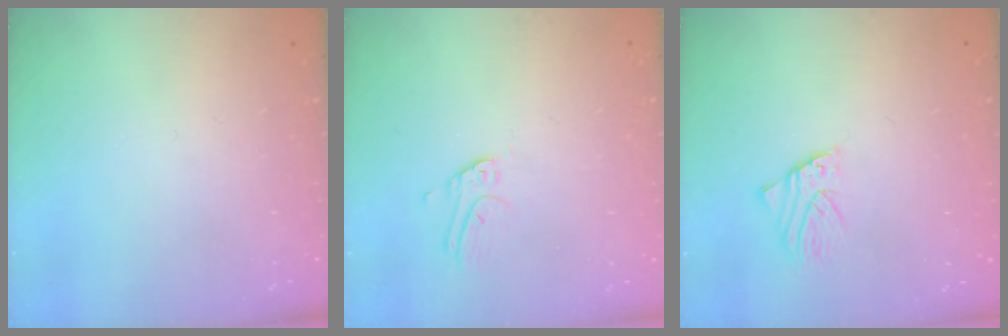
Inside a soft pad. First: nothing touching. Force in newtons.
{"total": 4.6, "press": 4.6, "slide": 0.3}
{"total": 2.2, "press": 2.2, "slide": 0.3}